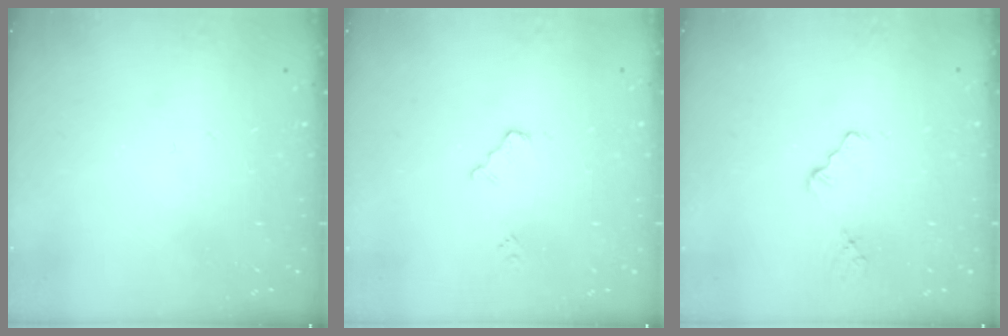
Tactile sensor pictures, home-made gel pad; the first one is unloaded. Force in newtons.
{"total": 4.0, "press": 4.0, "slide": 0.6}
{"total": 1.2, "press": 1.2, "slide": 0.2}